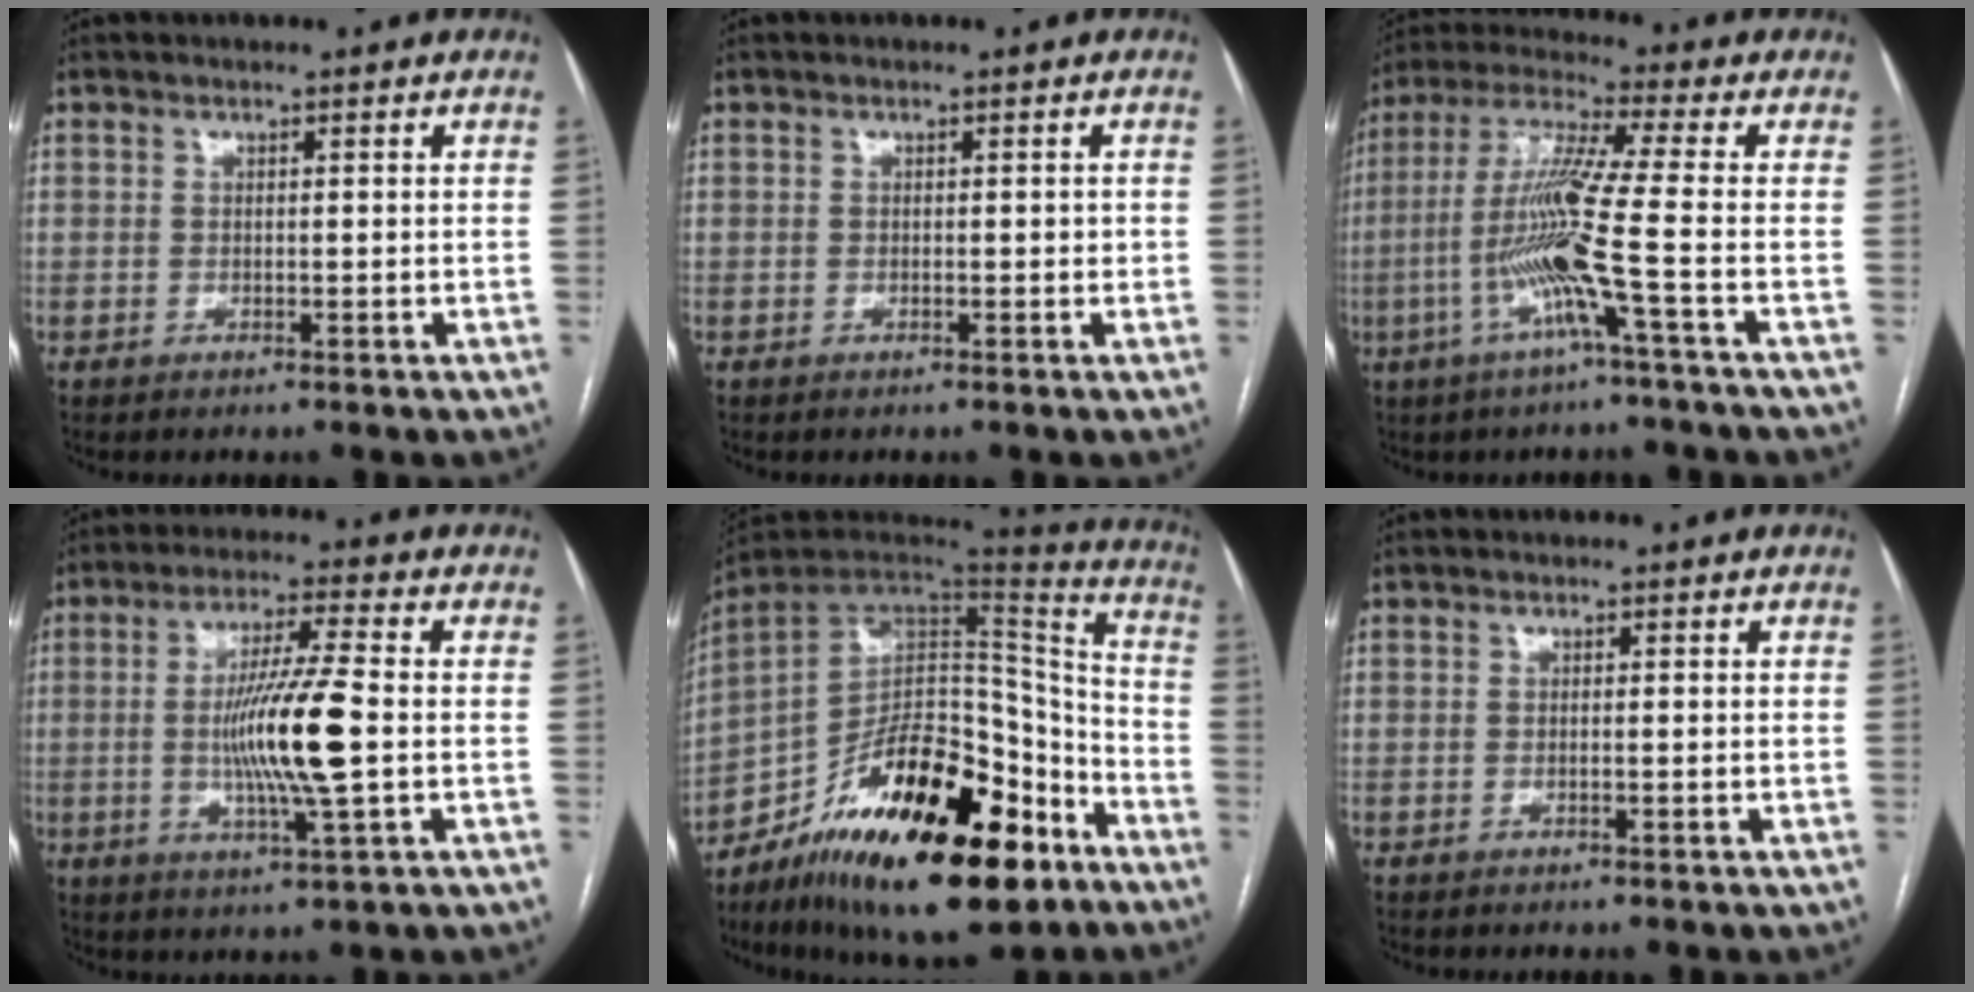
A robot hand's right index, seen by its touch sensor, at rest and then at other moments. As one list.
[{"total": 0.9, "force": [-0.2, 0.4, 0.8], "torque": [-0.010, 0.002, -0.002]}, {"total": 11.9, "force": [-3.5, -2.0, 11.2], "torque": [-0.229, -0.005, -0.076]}, {"total": 11.7, "force": [-1.0, 0.0, 11.6], "torque": [-0.221, -0.007, -0.021]}, {"total": 29.0, "force": [-16.5, 10.4, 21.4], "torque": [-0.316, 0.006, -0.262]}, {"total": 0.6, "force": [-0.3, 0.0, 0.5], "torque": [-0.012, 0.001, -0.002]}]